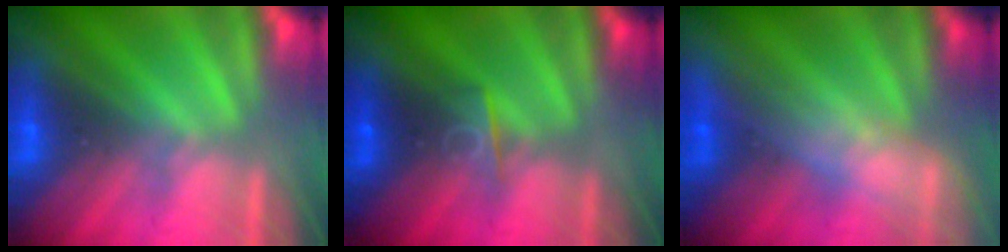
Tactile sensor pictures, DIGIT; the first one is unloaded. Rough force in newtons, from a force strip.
{"total": 2.6}
{"total": 2.9}